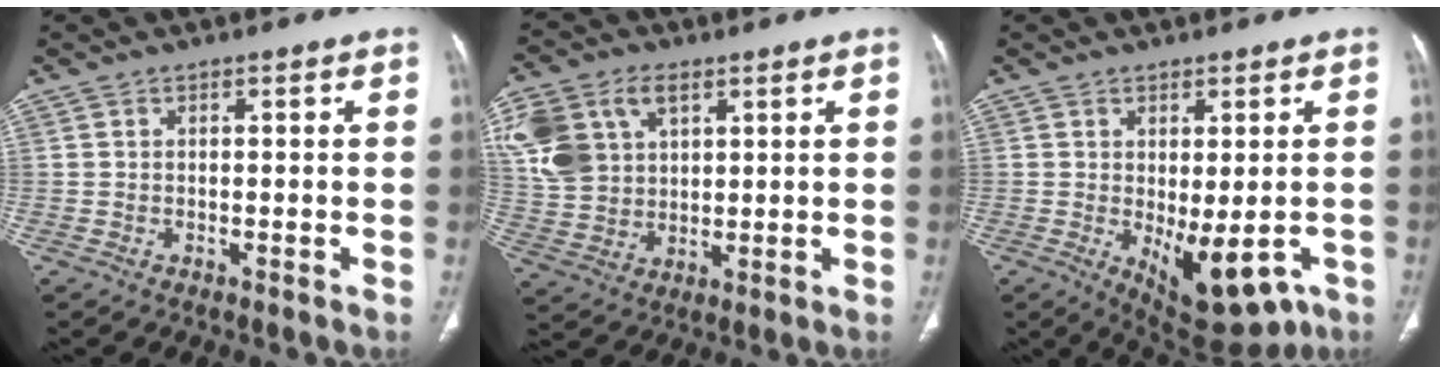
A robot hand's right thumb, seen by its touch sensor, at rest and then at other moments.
{"total": 14.6, "force": [5.3, 10.4, 8.8], "torque": [-0.183, 0.003, 0.110]}
{"total": 11.5, "force": [-3.5, 5.2, 9.6], "torque": [-0.114, -0.007, -0.030]}